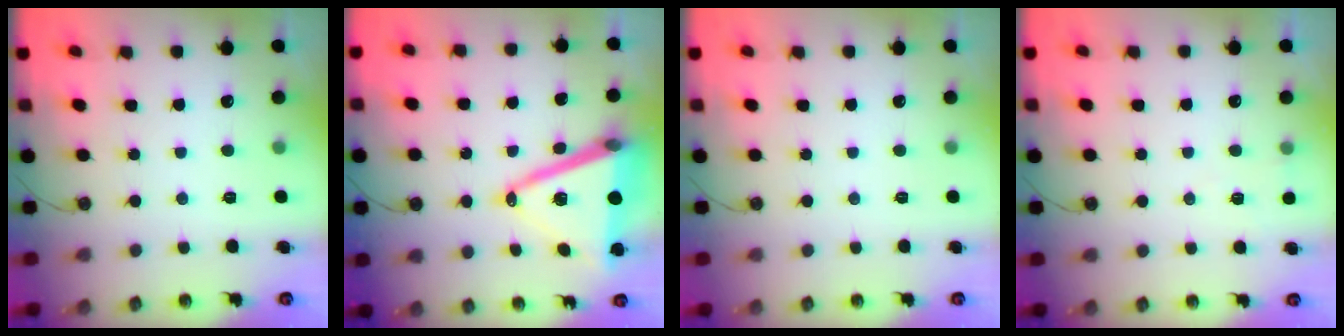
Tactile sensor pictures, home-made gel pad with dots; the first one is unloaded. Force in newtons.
{"total": 18.7, "press": 18.3, "slide": 3.7}
{"total": 0.0}
{"total": 4.0, "press": 3.4, "slide": 2.2}